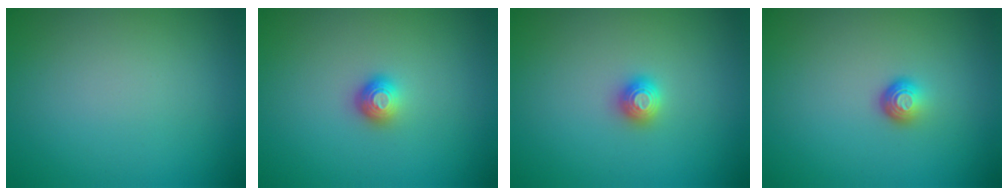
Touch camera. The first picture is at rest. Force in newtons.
{"total": 1.5, "press": 1.1, "slide": 1.0}
{"total": 1.5, "press": 1.5, "slide": 0.2}
{"total": 1.6, "press": 1.0, "slide": 1.2}